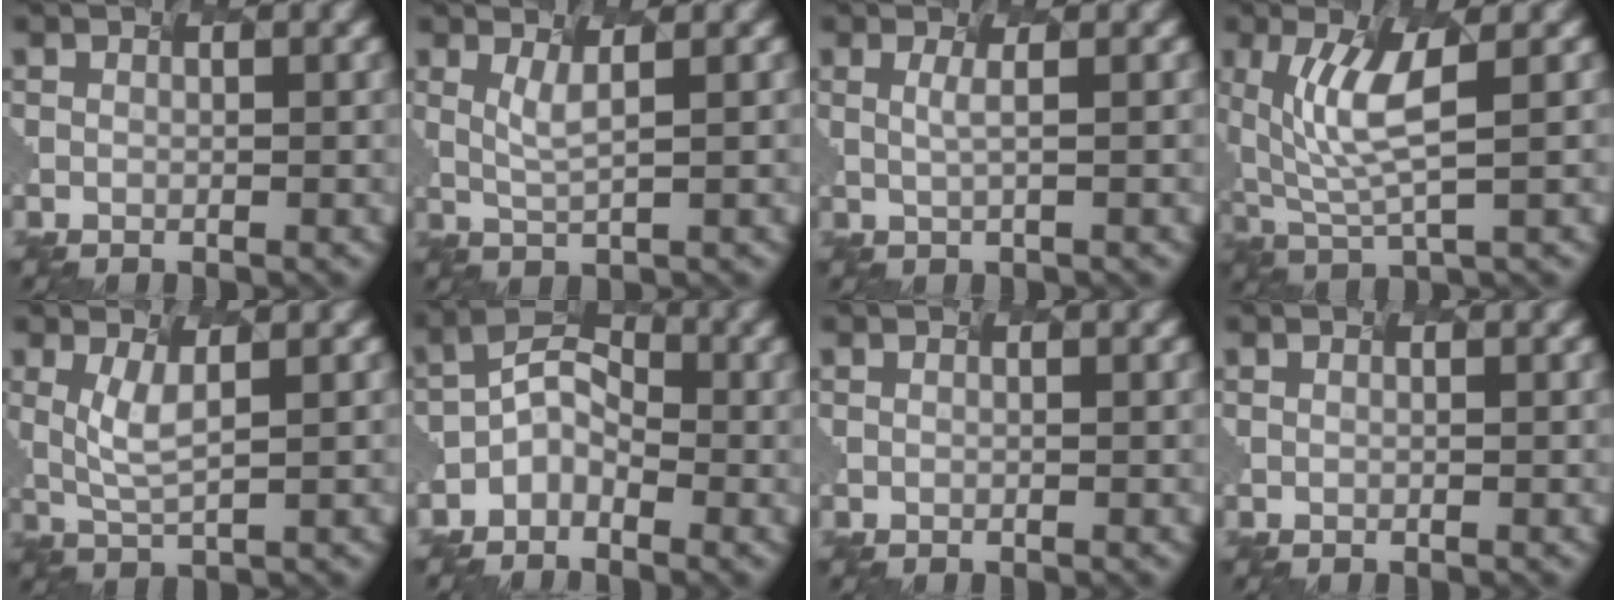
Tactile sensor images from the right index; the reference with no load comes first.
{"total": 1.4, "force": [0.1, -0.1, 1.4], "torque": [-0.040, -0.006, 0.020]}
{"total": 1.0, "force": [-0.4, -0.1, 0.9], "torque": [-0.022, -0.001, 0.003]}
{"total": 5.1, "force": [0.8, 1.1, 4.9], "torque": [-0.116, -0.009, 0.031]}
{"total": 2.3, "force": [-0.1, 0.2, 2.3], "torque": [-0.067, -0.006, 0.015]}
{"total": 3.2, "force": [-2.8, 1.4, 0.8], "torque": [-0.022, 0.013, -0.054]}
{"total": 0.0}
{"total": 0.0}